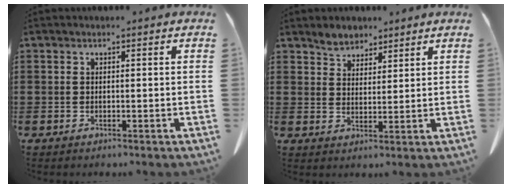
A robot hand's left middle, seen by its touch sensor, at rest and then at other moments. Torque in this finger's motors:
{"motor_torque": [0.29, 0.24, 0.03, 0.02]}